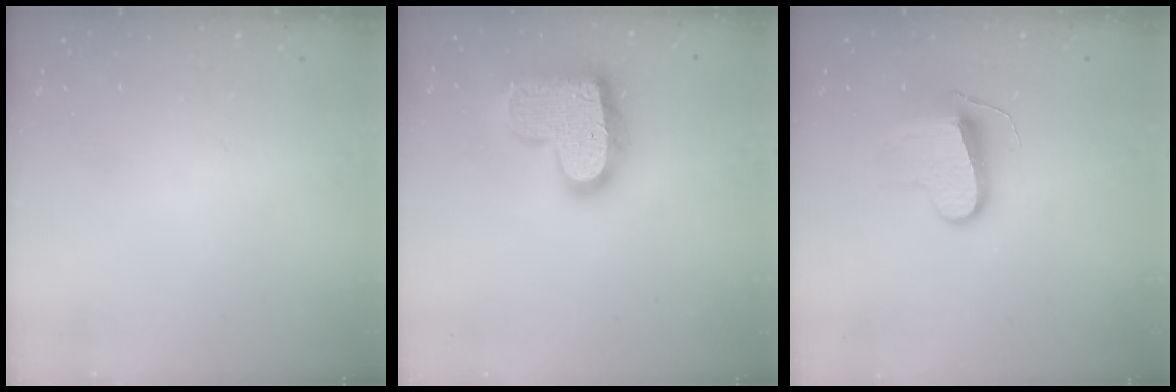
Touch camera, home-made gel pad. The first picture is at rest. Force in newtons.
{"total": 19.0, "press": 19.0, "slide": 1.1}
{"total": 9.2, "press": 9.2, "slide": 0.2}